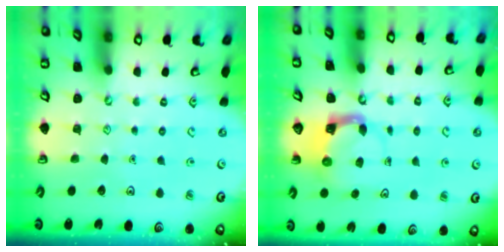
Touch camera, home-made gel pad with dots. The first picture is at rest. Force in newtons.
{"total": 3.8, "press": 3.7, "slide": 0.7}